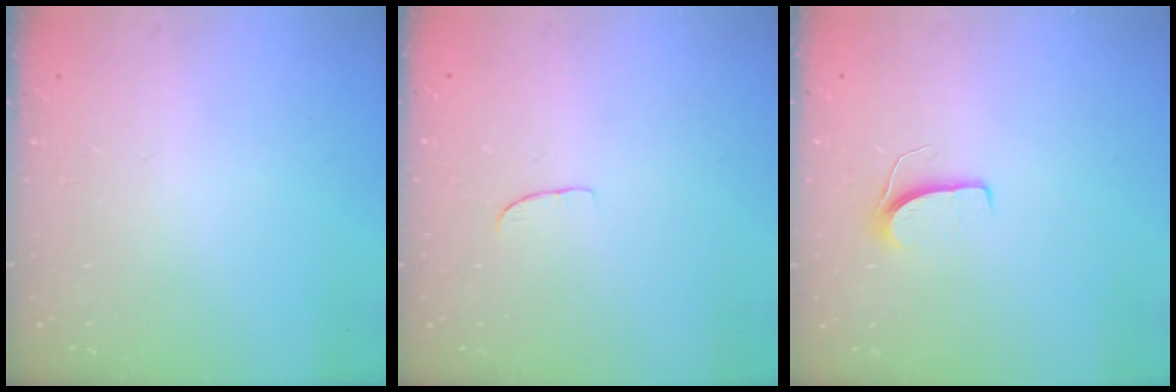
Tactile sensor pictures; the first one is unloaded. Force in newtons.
{"total": 5.7, "press": 5.7, "slide": 0.5}
{"total": 6.2, "press": 6.2, "slide": 0.5}